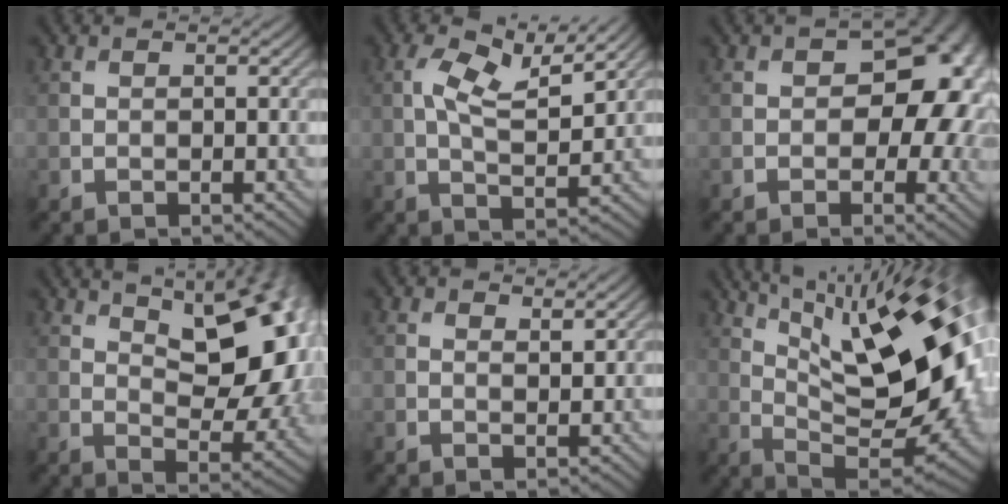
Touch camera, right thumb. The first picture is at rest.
{"total": 6.9, "force": [3.1, 2.6, 5.6], "torque": [-0.110, -0.007, 0.059]}
{"total": 11.1, "force": [0.0, 7.4, 8.3], "torque": [-0.087, -0.019, 0.010]}
{"total": 15.4, "force": [5.6, 7.5, 12.2], "torque": [-0.159, 0.016, 0.080]}
{"total": 0.6, "force": [0.6, 0.2, 0.1], "torque": [0.000, -0.016, 0.016]}
{"total": 17.7, "force": [6.3, 6.6, 15.2], "torque": [-0.231, 0.009, 0.105]}